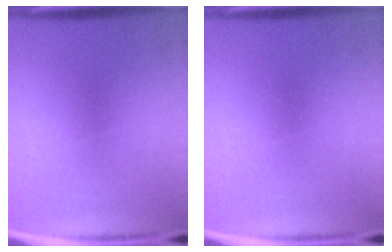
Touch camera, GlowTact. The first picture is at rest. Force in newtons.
{"total": 0.0}